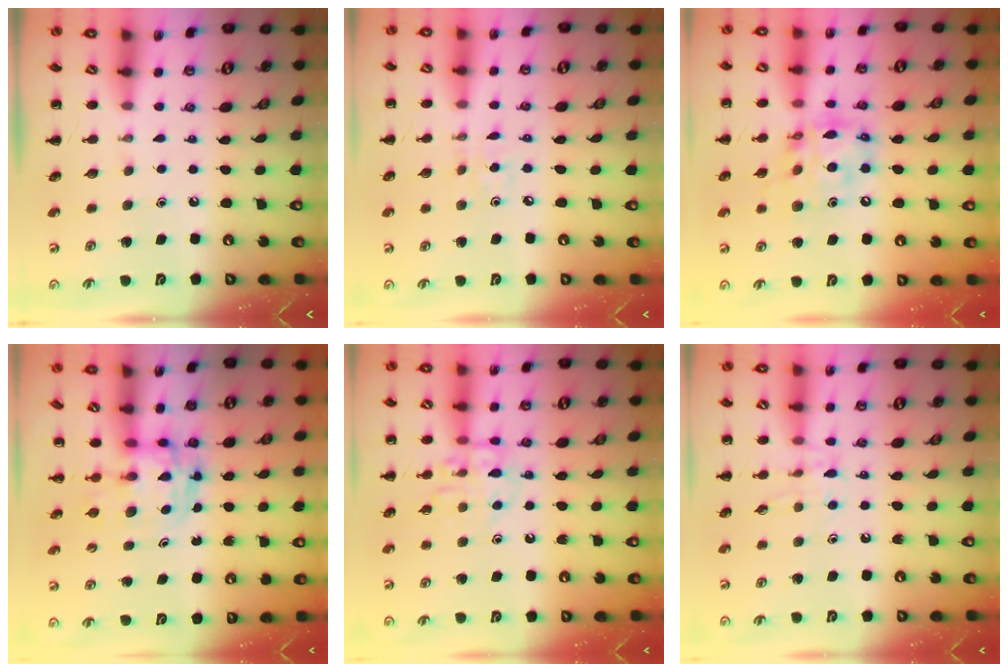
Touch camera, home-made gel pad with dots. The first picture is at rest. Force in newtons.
{"total": 2.2, "press": 2.1, "slide": 0.6}
{"total": 14.5, "press": 14.0, "slide": 3.6}
{"total": 3.6, "press": 3.6, "slide": 0.6}
{"total": 11.6, "press": 11.6, "slide": 1.0}
{"total": 8.0, "press": 7.9, "slide": 1.3}